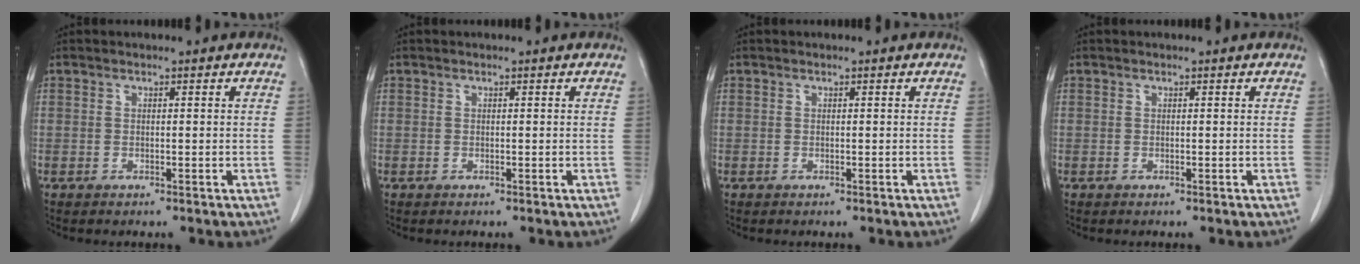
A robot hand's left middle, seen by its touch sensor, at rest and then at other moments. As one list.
[{"total": 0.0}, {"total": 0.0}, {"total": 0.0}]